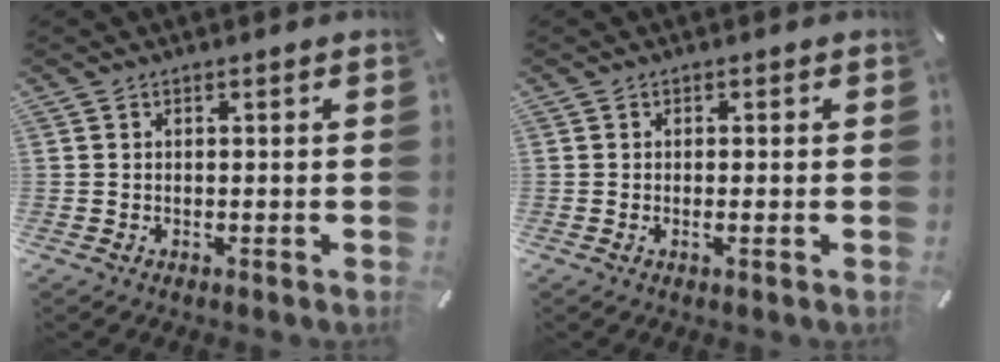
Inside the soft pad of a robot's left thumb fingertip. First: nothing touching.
{"total": 1.2, "force": [-0.1, 0.1, 1.2], "torque": [-0.020, -0.002, -0.002]}